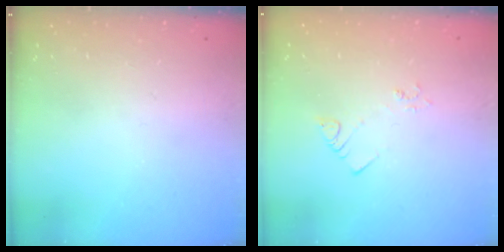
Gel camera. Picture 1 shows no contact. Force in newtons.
{"total": 2.4, "press": 2.4, "slide": 0.4}